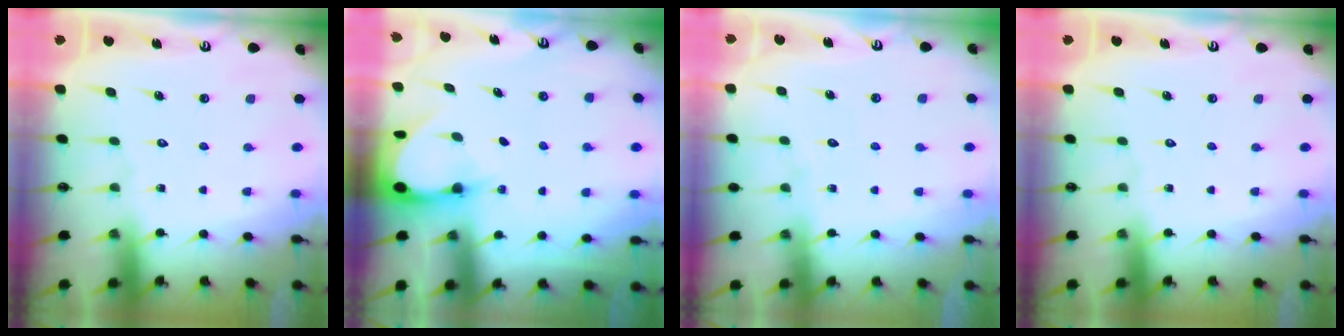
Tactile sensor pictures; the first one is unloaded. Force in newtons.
{"total": 3.0, "press": 3.0, "slide": 0.3}
{"total": 3.0, "press": 3.0, "slide": 0.3}
{"total": 0.0}